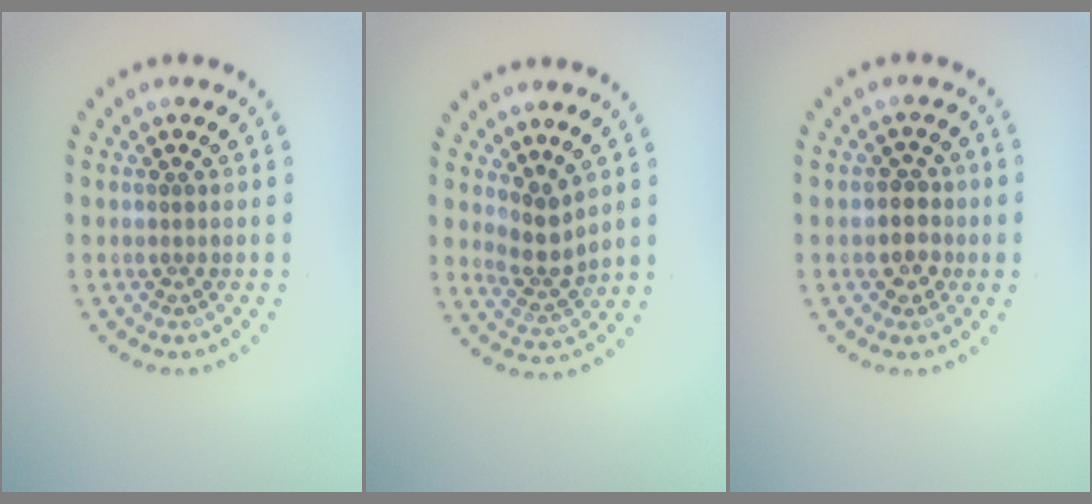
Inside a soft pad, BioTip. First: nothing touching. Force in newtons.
{"total": 2.5, "press": 1.8, "slide": 1.7}
{"total": 2.1, "press": 1.9, "slide": 0.9}